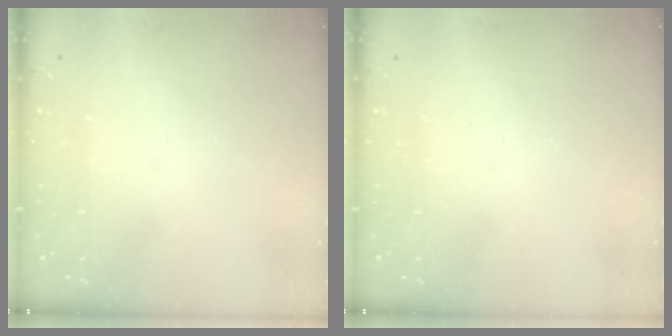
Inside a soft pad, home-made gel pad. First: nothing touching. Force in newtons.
{"total": 0.0}